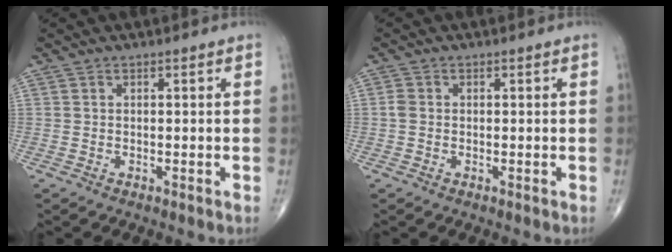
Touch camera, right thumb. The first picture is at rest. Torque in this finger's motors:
{"motor_torque": [-0.38, 0.33, 0.04, -0.04, 0.03]}